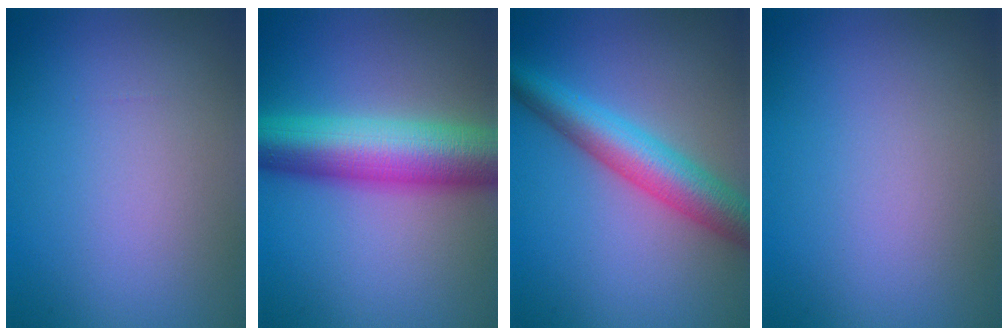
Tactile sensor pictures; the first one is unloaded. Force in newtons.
{"total": 10.0, "press": 10.0, "slide": 0.2}
{"total": 6.1, "press": 6.1, "slide": 0.1}
{"total": 0.0}